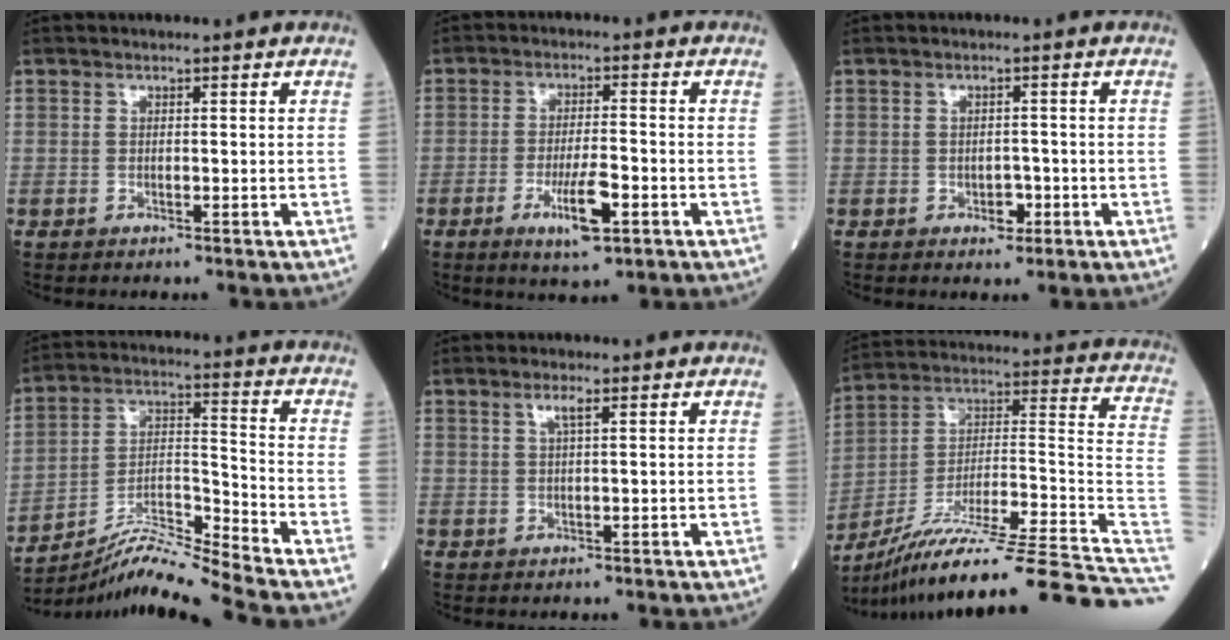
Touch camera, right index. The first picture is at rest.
{"total": 7.1, "force": [-3.0, 1.2, 6.3], "torque": [-0.115, -0.009, -0.048]}
{"total": 2.2, "force": [-0.9, 1.4, 1.5], "torque": [-0.017, 0.004, -0.009]}
{"total": 10.8, "force": [-10.0, -3.4, 2.4], "torque": [-0.053, 0.013, -0.180]}
{"total": 1.6, "force": [0.7, -0.1, 1.4], "torque": [-0.030, 0.003, 0.014]}
{"total": 31.7, "force": [-25.2, -0.5, 19.2], "torque": [-0.200, -0.006, -0.387]}